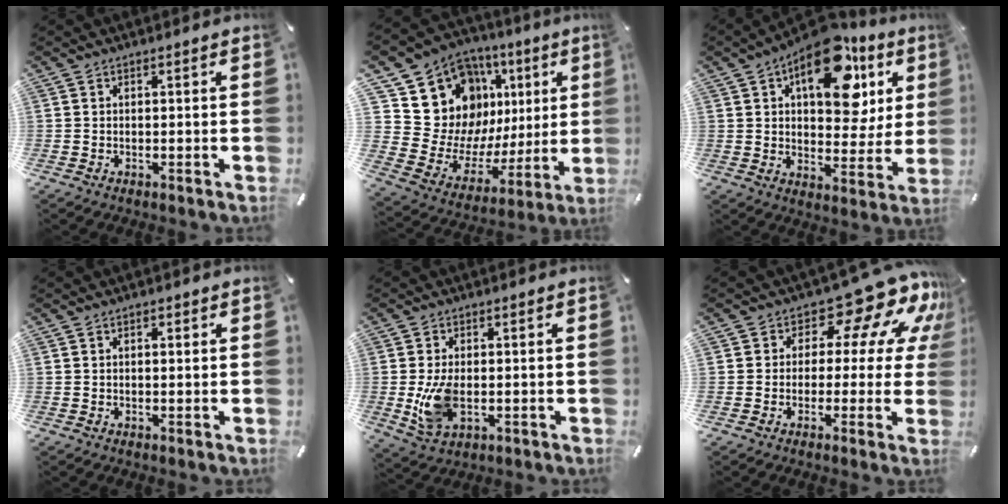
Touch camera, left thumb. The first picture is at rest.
{"total": 15.8, "force": [8.8, 12.4, 4.4], "torque": [-0.078, -0.086, 0.183]}
{"total": 19.5, "force": [9.3, 10.9, 13.1], "torque": [-0.169, -0.049, 0.152]}
{"total": 0.7, "force": [0.2, 0.3, 0.6], "torque": [-0.011, 0.004, 0.002]}
{"total": 8.1, "force": [-0.6, 4.6, 6.6], "torque": [-0.143, -0.008, -0.013]}
{"total": 14.4, "force": [8.0, 7.5, 9.4], "torque": [-0.127, -0.062, 0.130]}